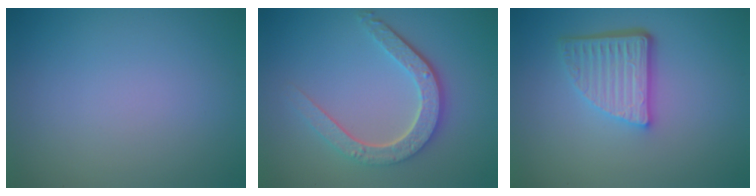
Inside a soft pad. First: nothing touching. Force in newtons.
{"total": 4.7, "press": 3.7, "slide": 2.9}
{"total": 5.0, "press": 3.6, "slide": 3.6}